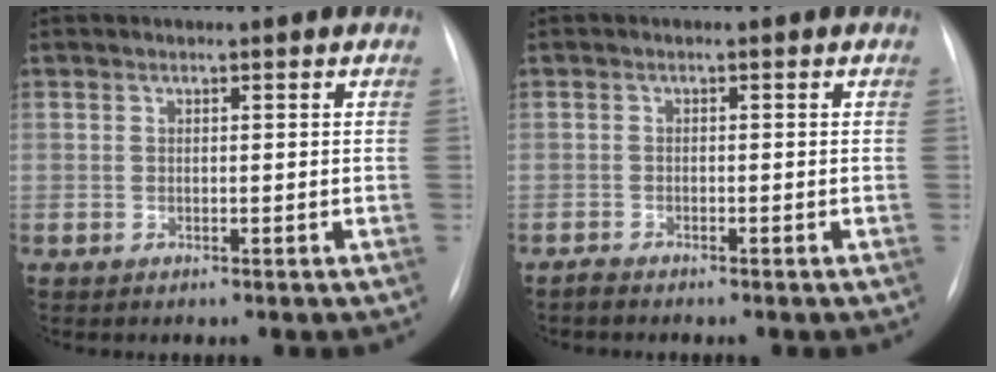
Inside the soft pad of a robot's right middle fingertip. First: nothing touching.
{"total": 0.9, "force": [-0.9, 0.2, 0.2], "torque": [-0.005, -0.001, -0.017]}